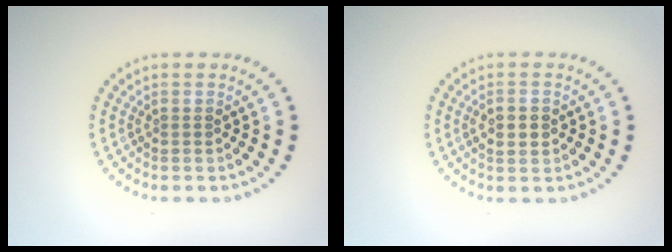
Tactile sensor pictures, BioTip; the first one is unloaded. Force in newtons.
{"total": 2.7, "press": 2.7, "slide": 0.1}